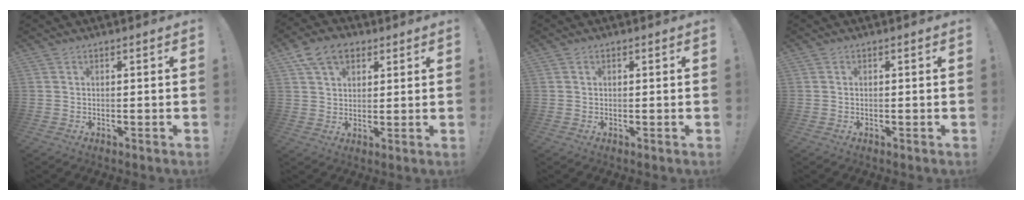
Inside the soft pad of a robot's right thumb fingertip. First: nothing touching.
{"total": 9.8, "force": [5.1, 6.7, 5.2], "torque": [-0.081, -0.012, 0.098]}
{"total": 0.6, "force": [0.2, 0.5, 0.3], "torque": [-0.006, 0.003, 0.004]}
{"total": 0.0}